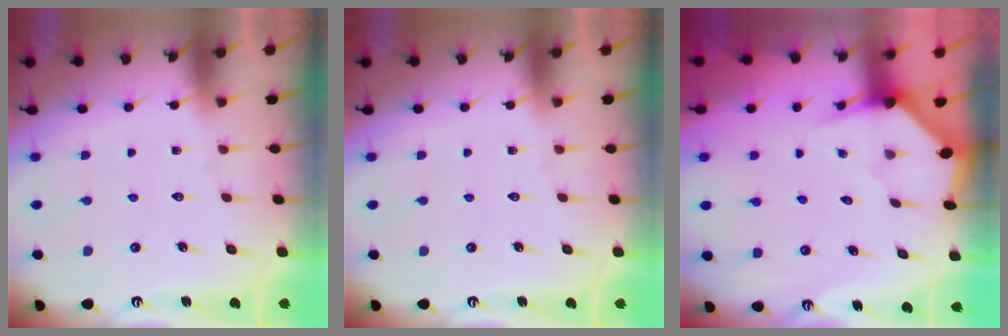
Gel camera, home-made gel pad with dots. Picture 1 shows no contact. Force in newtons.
{"total": 0.0}
{"total": 2.7, "press": 2.7, "slide": 0.2}